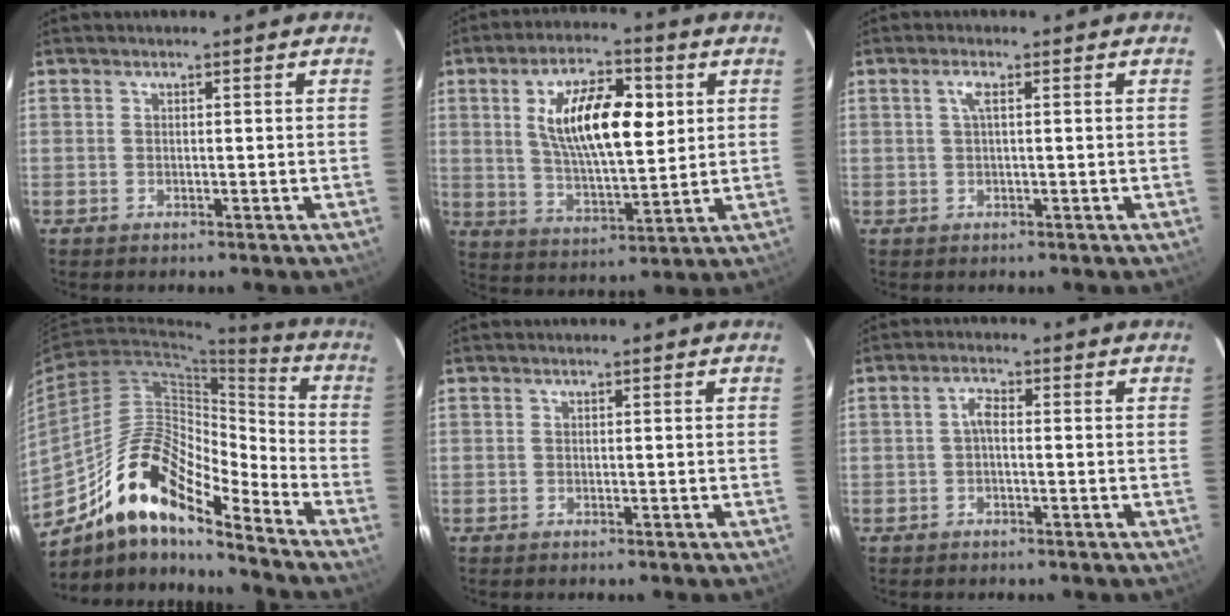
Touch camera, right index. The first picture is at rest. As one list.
[{"total": 14.6, "force": [3.8, 5.6, 13.0], "torque": [-0.228, 0.012, 0.071]}, {"total": 1.6, "force": [0.4, 0.0, 1.6], "torque": [-0.031, 0.003, 0.007]}, {"total": 16.9, "force": [-12.6, 4.7, 10.2], "torque": [-0.172, 0.010, -0.240]}, {"total": 0.0}, {"total": 1.6, "force": [-0.3, 0.6, 1.4], "torque": [-0.031, 0.008, -0.007]}]